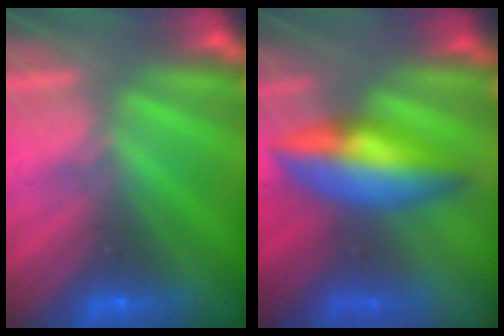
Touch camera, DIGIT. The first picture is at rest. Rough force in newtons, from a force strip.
{"total": 7.2}